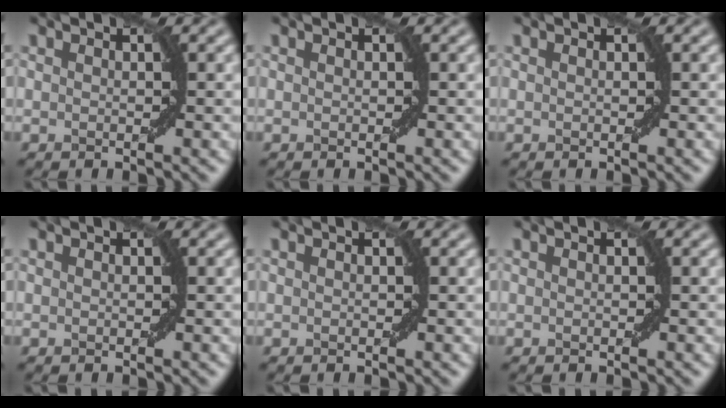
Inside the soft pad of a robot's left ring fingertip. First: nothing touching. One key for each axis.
{"total": 0.0}
{"total": 0.0}
{"total": 0.0}
{"total": 0.0}
{"total": 0.0}